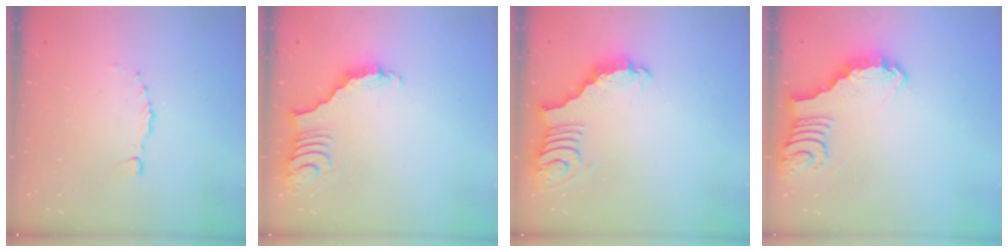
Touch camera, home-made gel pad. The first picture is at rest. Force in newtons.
{"total": 3.7, "press": 3.6, "slide": 0.7}
{"total": 3.0, "press": 3.0, "slide": 0.5}
{"total": 3.7, "press": 3.7, "slide": 0.2}